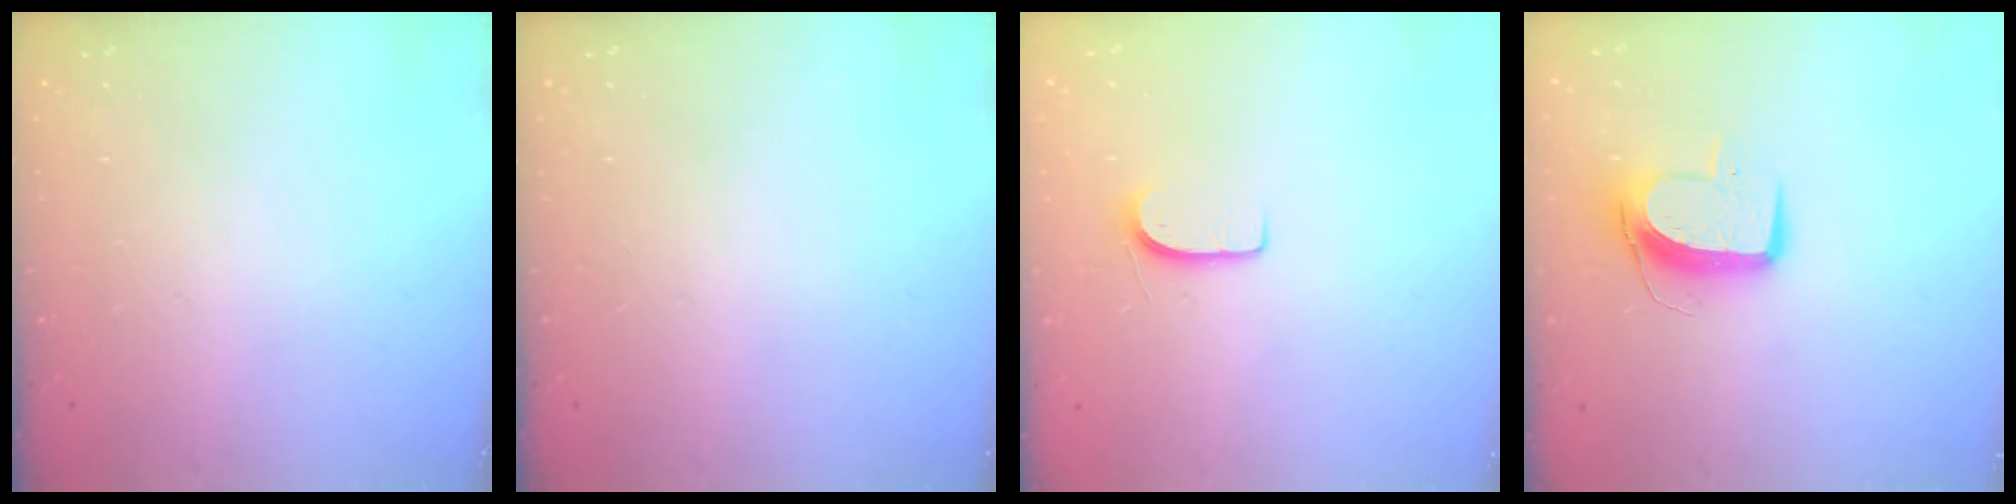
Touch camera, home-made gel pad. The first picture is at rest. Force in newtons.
{"total": 0.0}
{"total": 6.2, "press": 6.2, "slide": 0.6}
{"total": 10.3, "press": 10.3, "slide": 0.7}